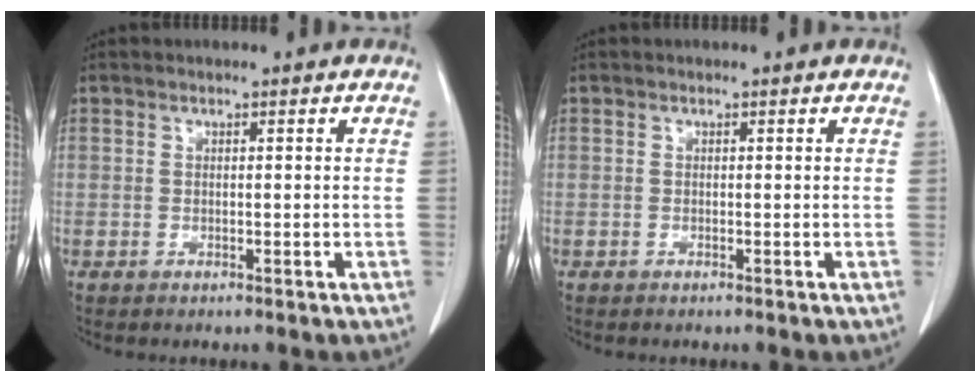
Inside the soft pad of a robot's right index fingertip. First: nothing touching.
{"total": 0.0}